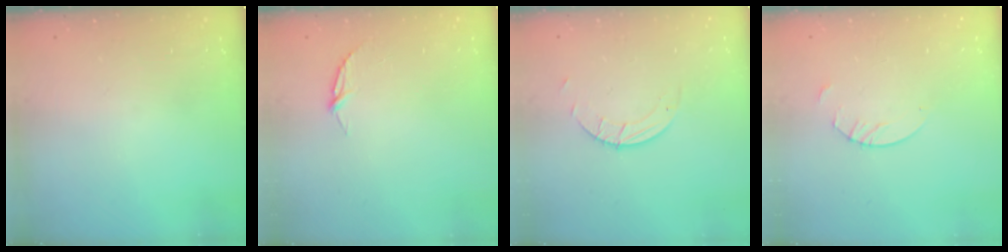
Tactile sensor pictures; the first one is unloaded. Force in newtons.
{"total": 4.2, "press": 4.2, "slide": 0.5}
{"total": 1.9, "press": 1.9, "slide": 0.1}
{"total": 2.7, "press": 2.7, "slide": 0.2}